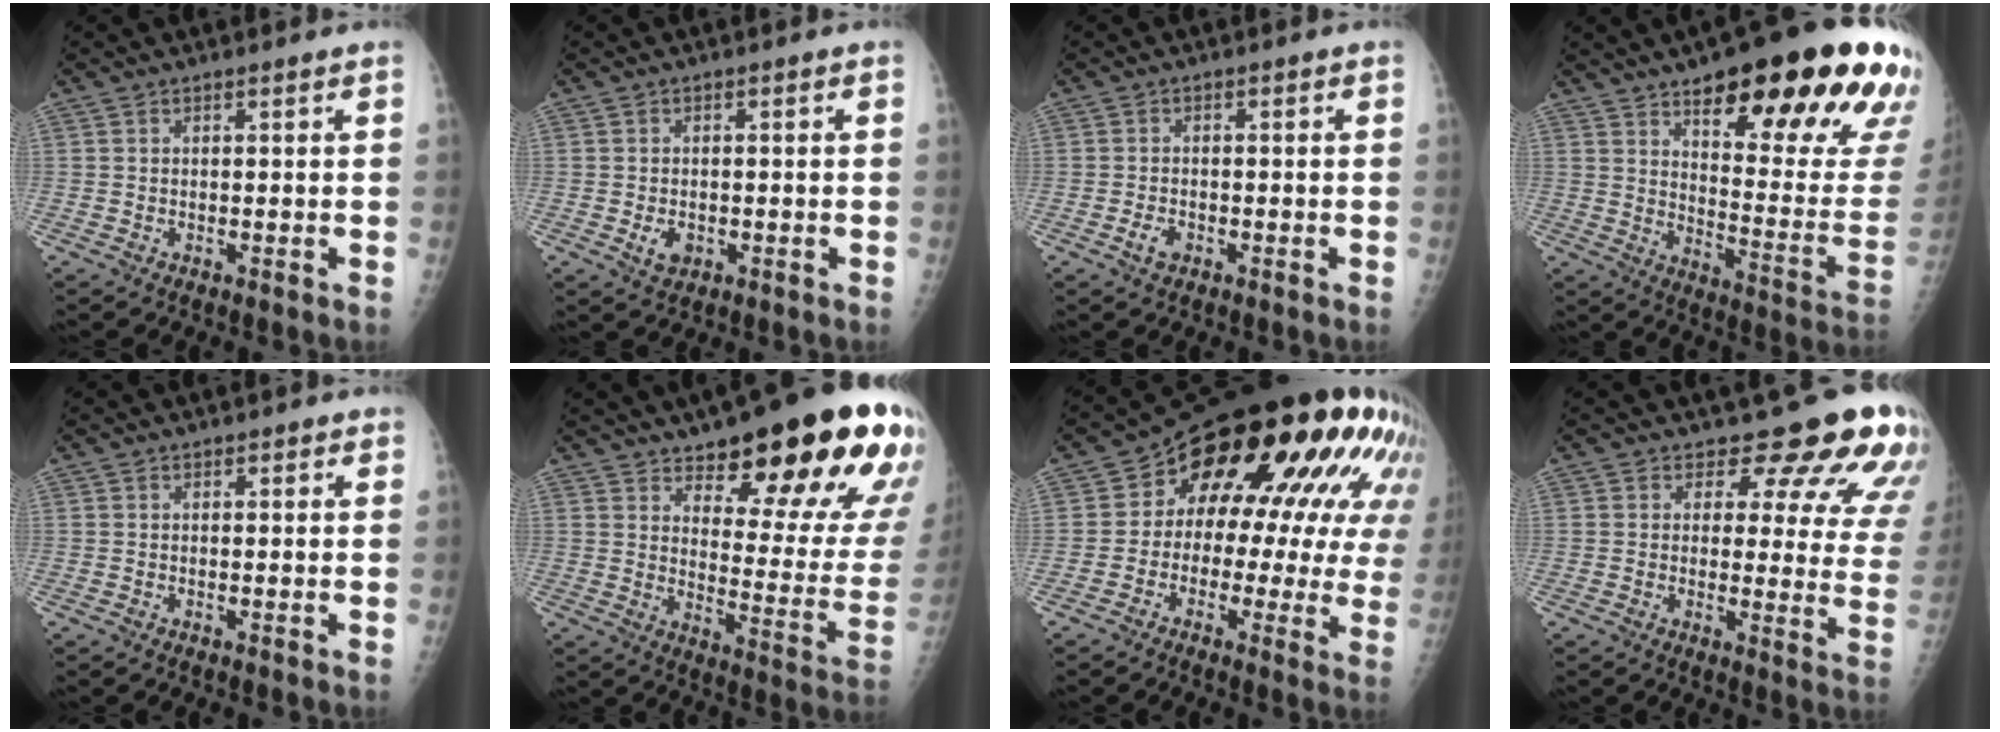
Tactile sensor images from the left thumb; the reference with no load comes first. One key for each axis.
{"total": 3.1, "fx": -0.9, "fy": 2.3, "fz": 1.9, "tx": -0.023, "ty": 0.001, "tz": -0.010}
{"total": 2.5, "fx": -1.3, "fy": 1.6, "fz": 1.4, "tx": -0.024, "ty": 0.007, "tz": -0.022}
{"total": 29.0, "fx": 16.8, "fy": 8.1, "fz": 22.2, "tx": -0.242, "ty": -0.066, "tz": 0.241}
{"total": 0.8, "fx": 0.5, "fy": 0.5, "fz": 0.3, "tx": 0.004, "ty": -0.001, "tz": 0.002}
{"total": 25.4, "fx": 15.4, "fy": 7.6, "fz": 18.7, "tx": -0.204, "ty": -0.077, "tz": 0.210}
{"total": 23.0, "fx": 6.6, "fy": 11.4, "fz": 18.9, "tx": -0.214, "ty": 0.037, "tz": 0.081}
{"total": 13.3, "fx": 10.8, "fy": 5.4, "fz": 5.6, "tx": -0.016, "ty": -0.078, "tz": 0.096}